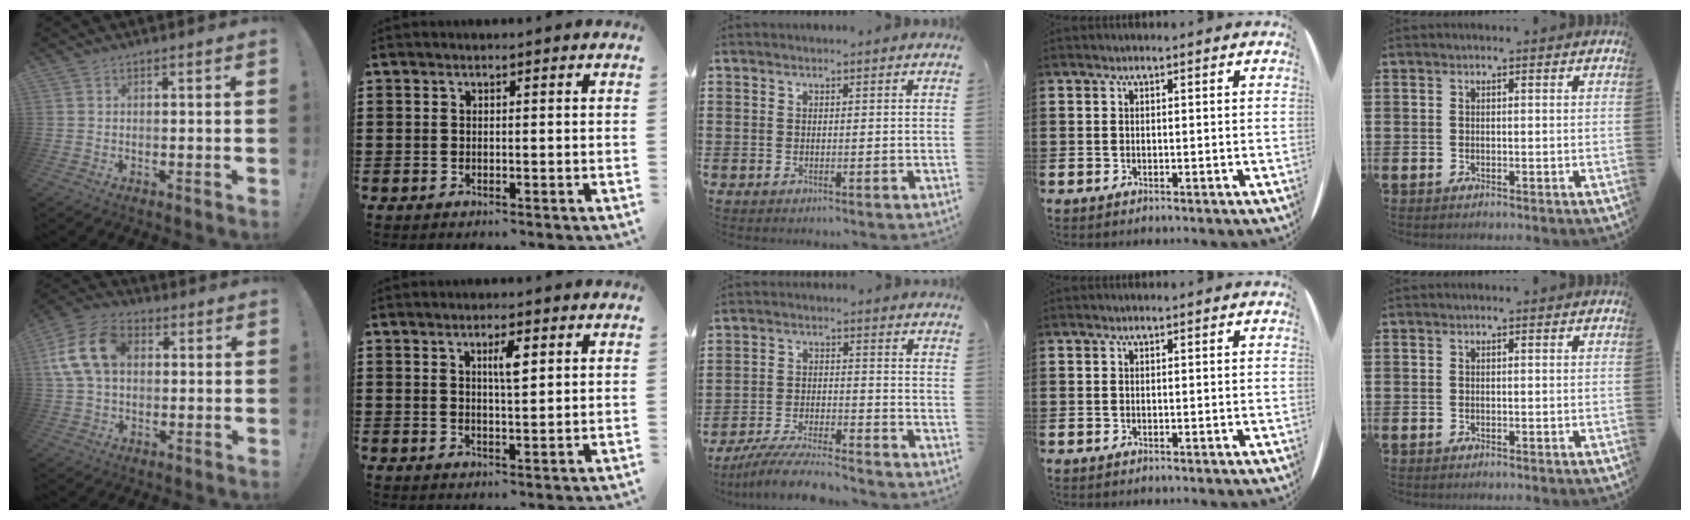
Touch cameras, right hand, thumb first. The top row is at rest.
{"thumb": {"total": 15.4, "force": [3.3, 11.0, 10.2], "torque": [-0.204, 0.010, 0.066]}, "index": {"total": 3.2, "force": [1.2, 0.7, 2.9], "torque": [-0.052, 0.003, 0.017]}, "middle": {"total": 6.8, "force": [-6.2, 0.4, 2.6], "torque": [-0.058, -0.007, -0.119]}}